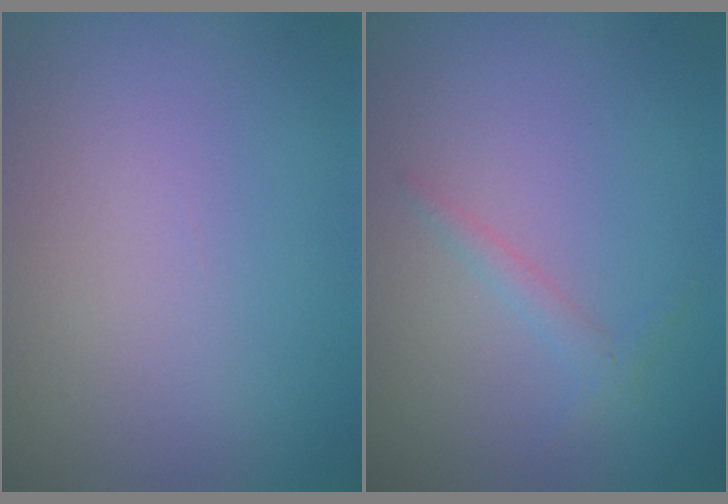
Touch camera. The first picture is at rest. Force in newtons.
{"total": 1.1, "press": 1.1, "slide": 0.0}